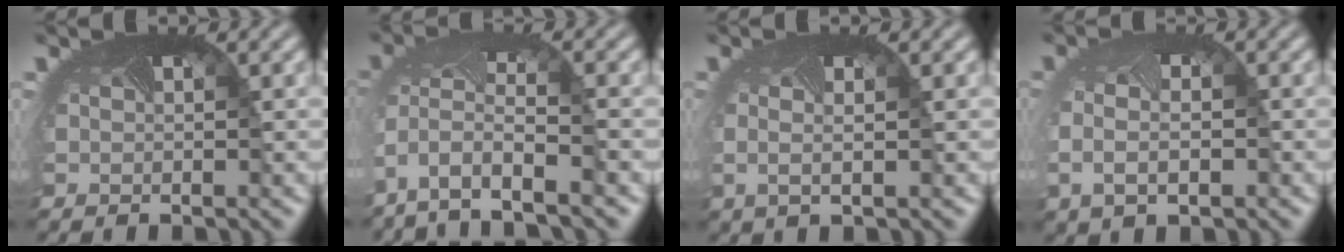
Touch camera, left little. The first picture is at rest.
{"total": 6.4, "force": [-3.7, 2.3, 4.7], "torque": [-0.128, -0.028, -0.060]}
{"total": 0.8, "force": [-0.2, 0.1, 0.8], "torque": [-0.028, -0.009, 0.001]}
{"total": 3.1, "force": [-0.7, 1.9, 2.3], "torque": [-0.069, -0.016, -0.006]}